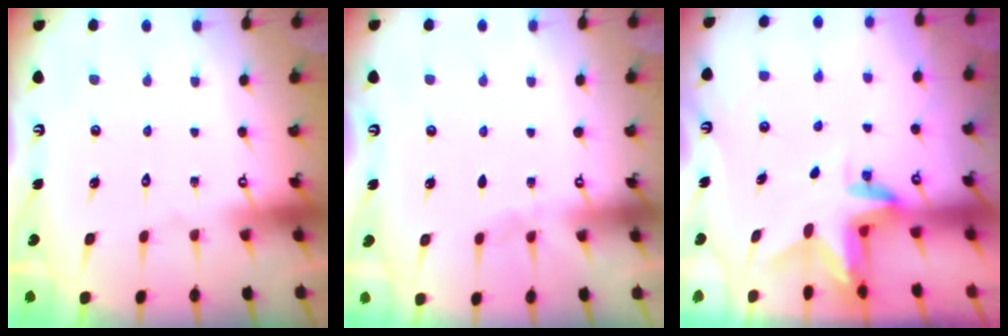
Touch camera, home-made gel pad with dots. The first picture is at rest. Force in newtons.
{"total": 1.5, "press": 1.4, "slide": 0.3}
{"total": 2.9, "press": 2.9, "slide": 0.2}